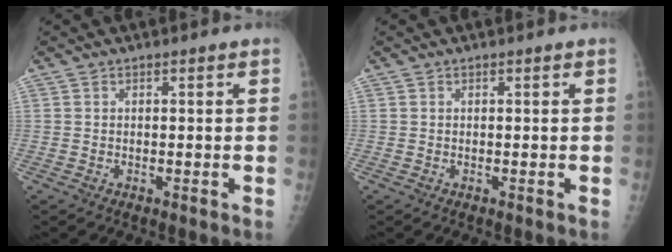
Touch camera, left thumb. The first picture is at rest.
{"total": 0.0}